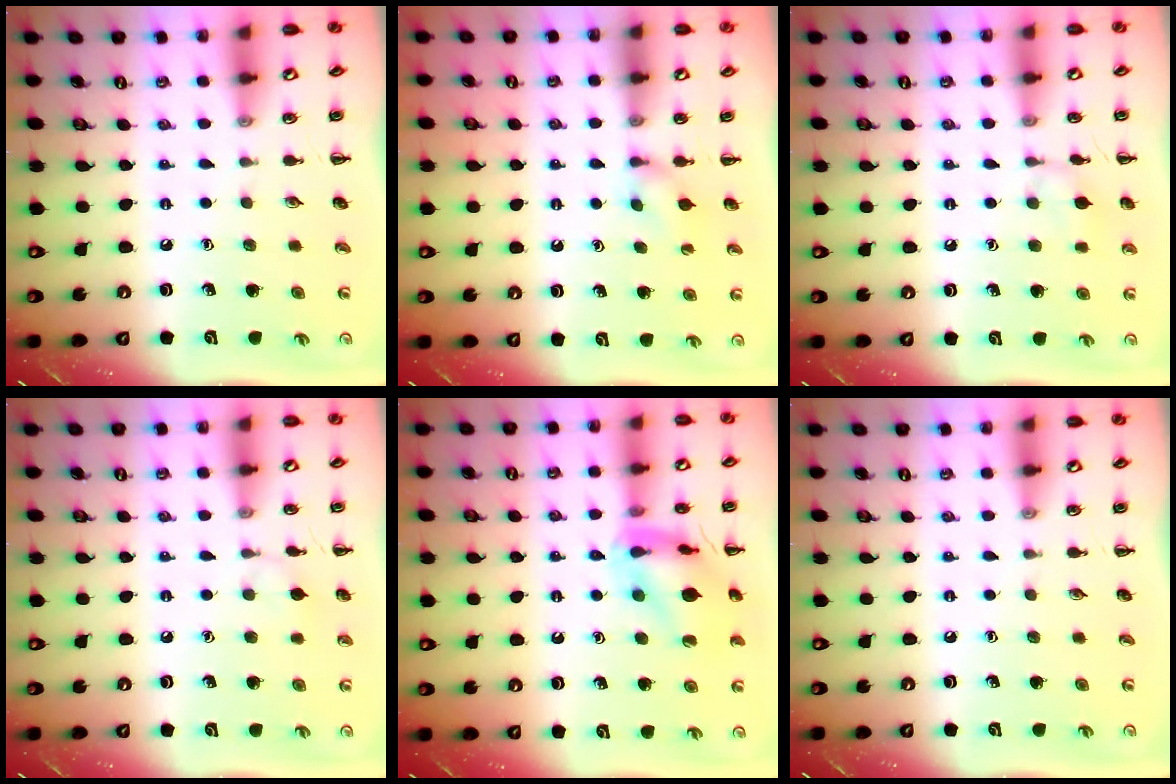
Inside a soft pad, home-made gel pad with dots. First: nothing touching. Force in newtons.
{"total": 3.4, "press": 3.1, "slide": 1.2}
{"total": 6.6, "press": 6.4, "slide": 1.9}
{"total": 5.9, "press": 5.7, "slide": 1.8}
{"total": 13.9, "press": 13.8, "slide": 1.5}
{"total": 0.0}